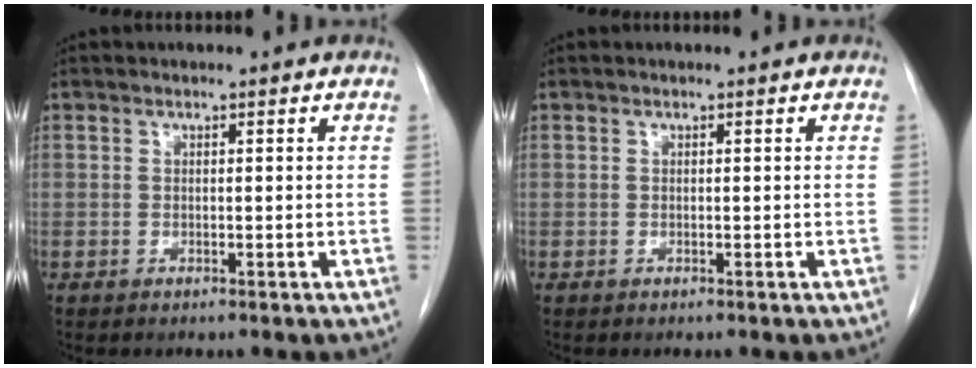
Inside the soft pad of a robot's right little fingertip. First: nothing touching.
{"total": 0.0}